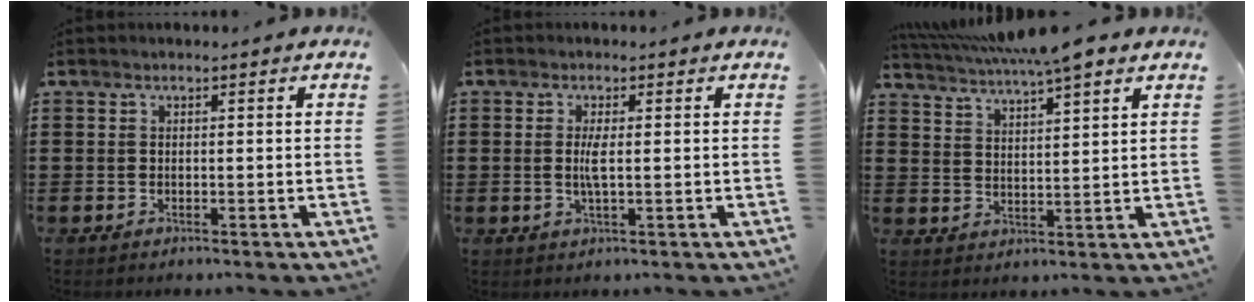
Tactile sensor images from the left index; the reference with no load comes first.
{"total": 2.7, "force": [0.0, 0.4, 2.7], "torque": [-0.060, -0.005, -0.004]}
{"total": 6.0, "force": [5.1, 0.4, 3.1], "torque": [-0.075, -0.014, 0.091]}